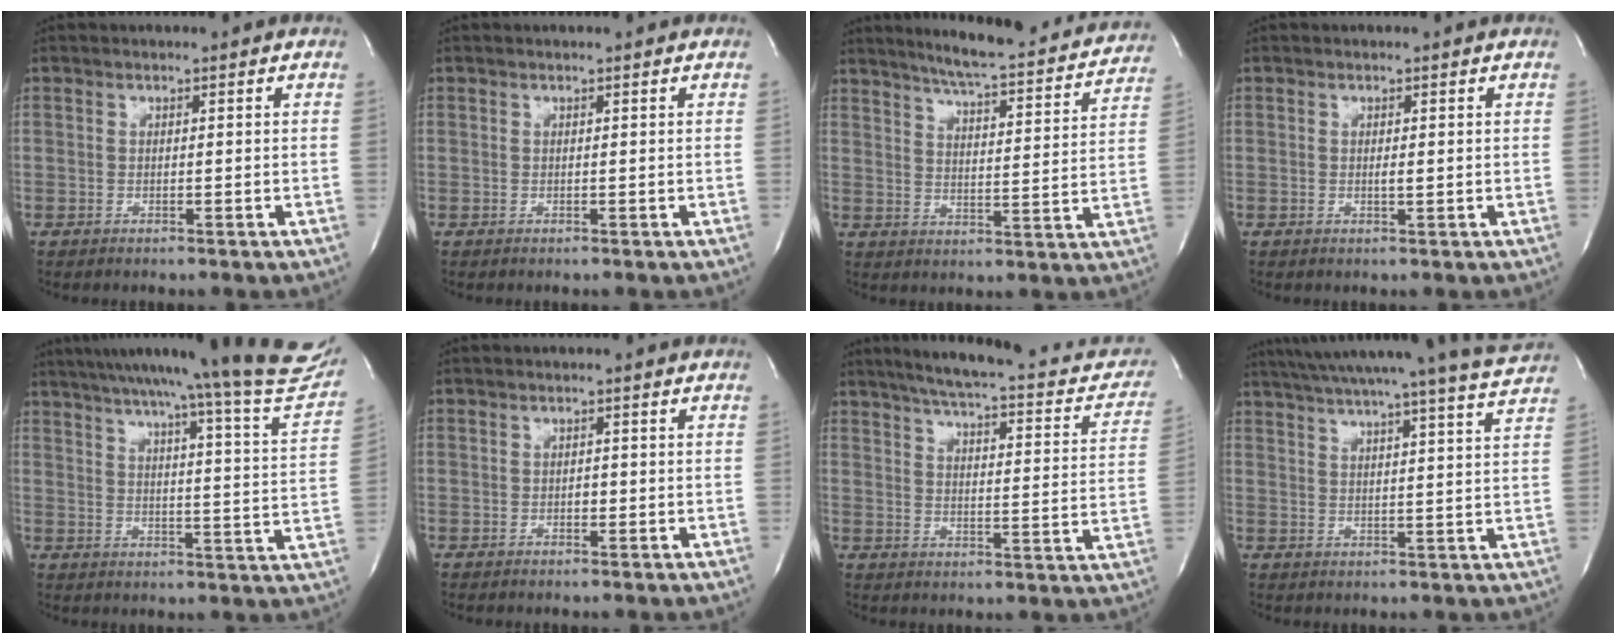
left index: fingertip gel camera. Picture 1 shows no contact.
{"total": 0.5, "force": [0.5, 0.0, 0.2], "torque": [-0.003, 0.002, 0.005]}
{"total": 20.6, "force": [18.9, 2.0, 8.0], "torque": [-0.119, -0.030, 0.238]}
{"total": 0.8, "force": [0.1, 0.1, 0.8], "torque": [-0.018, -0.003, 0.001]}
{"total": 25.7, "force": [22.3, -0.4, 12.8], "torque": [-0.189, -0.065, 0.279]}
{"total": 1.0, "force": [-0.2, 0.6, 0.7], "torque": [-0.012, 0.002, -0.004]}
{"total": 22.1, "force": [18.1, 4.9, 11.8], "torque": [-0.159, 0.006, 0.216]}
{"total": 21.8, "force": [19.8, -1.7, 8.8], "torque": [-0.148, -0.036, 0.262]}